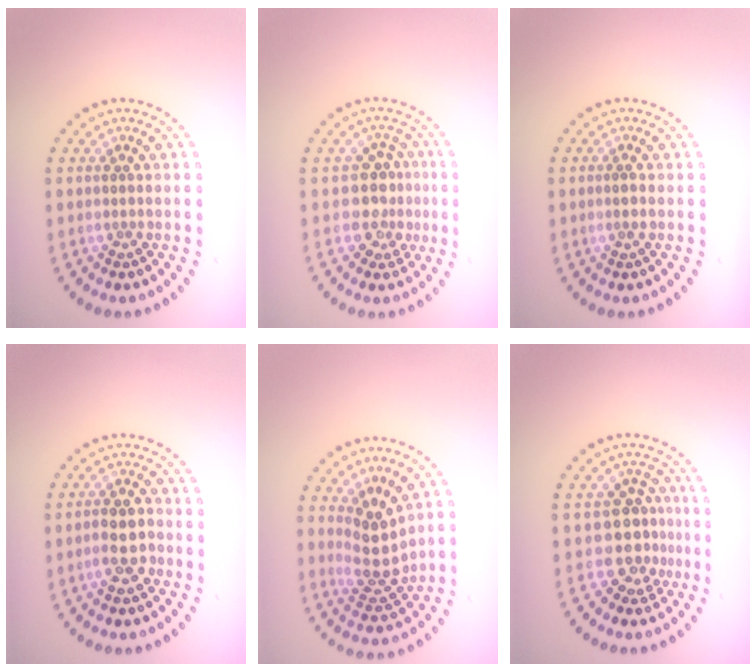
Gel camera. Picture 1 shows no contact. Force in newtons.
{"total": 3.1, "press": 2.5, "slide": 1.9}
{"total": 0.5, "press": 0.4, "slide": 0.4}
{"total": 2.8, "press": 2.7, "slide": 0.8}
{"total": 3.6, "press": 3.1, "slide": 1.8}
{"total": 3.3, "press": 2.5, "slide": 2.2}